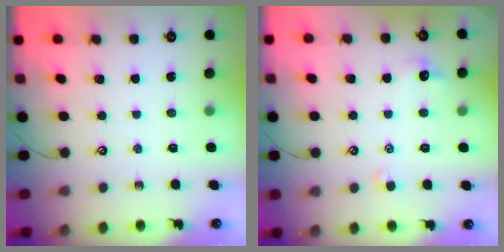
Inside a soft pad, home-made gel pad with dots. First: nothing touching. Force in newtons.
{"total": 1.2, "press": 1.0, "slide": 0.6}